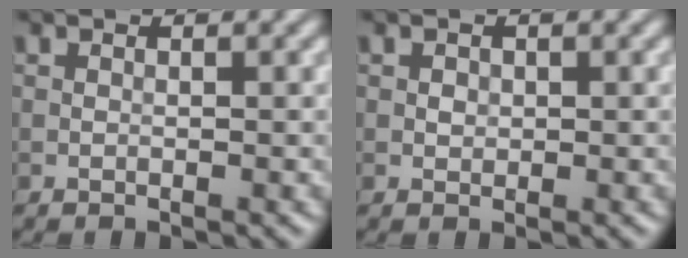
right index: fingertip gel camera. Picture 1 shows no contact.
{"total": 0.7, "force": [0.1, 0.7, 0.3], "torque": [-0.005, -0.002, 0.002]}